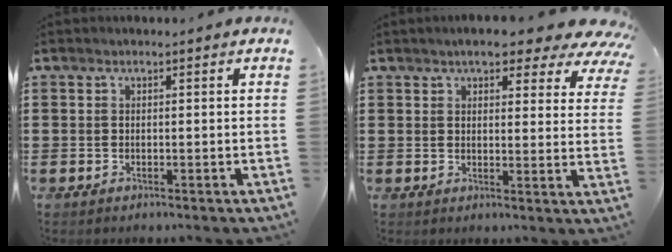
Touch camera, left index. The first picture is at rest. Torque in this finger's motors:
{"motor_torque": [2.14, 0.00, 1.05, 0.15]}